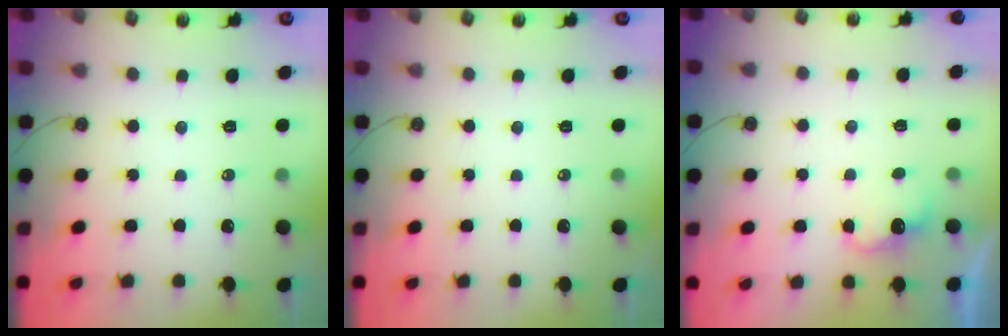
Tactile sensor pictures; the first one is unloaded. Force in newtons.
{"total": 0.0}
{"total": 3.4, "press": 3.3, "slide": 1.0}